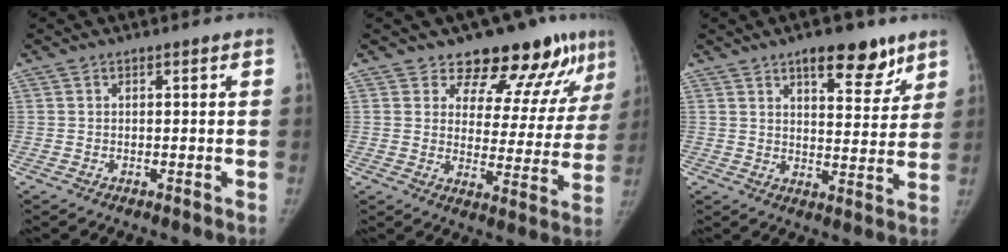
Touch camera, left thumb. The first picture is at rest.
{"total": 14.9, "force": [11.2, 7.1, 6.9], "torque": [-0.028, -0.072, 0.137]}
{"total": 10.7, "force": [7.0, 4.4, 6.8], "torque": [-0.057, -0.038, 0.100]}